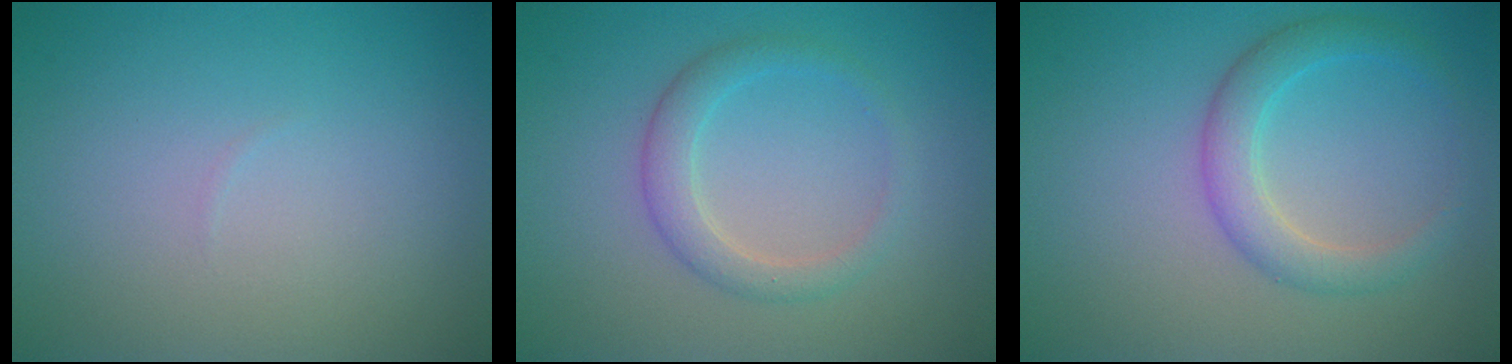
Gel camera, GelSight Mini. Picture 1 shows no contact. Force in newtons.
{"total": 2.5, "press": 2.5, "slide": 0.2}
{"total": 3.1, "press": 3.1, "slide": 0.0}